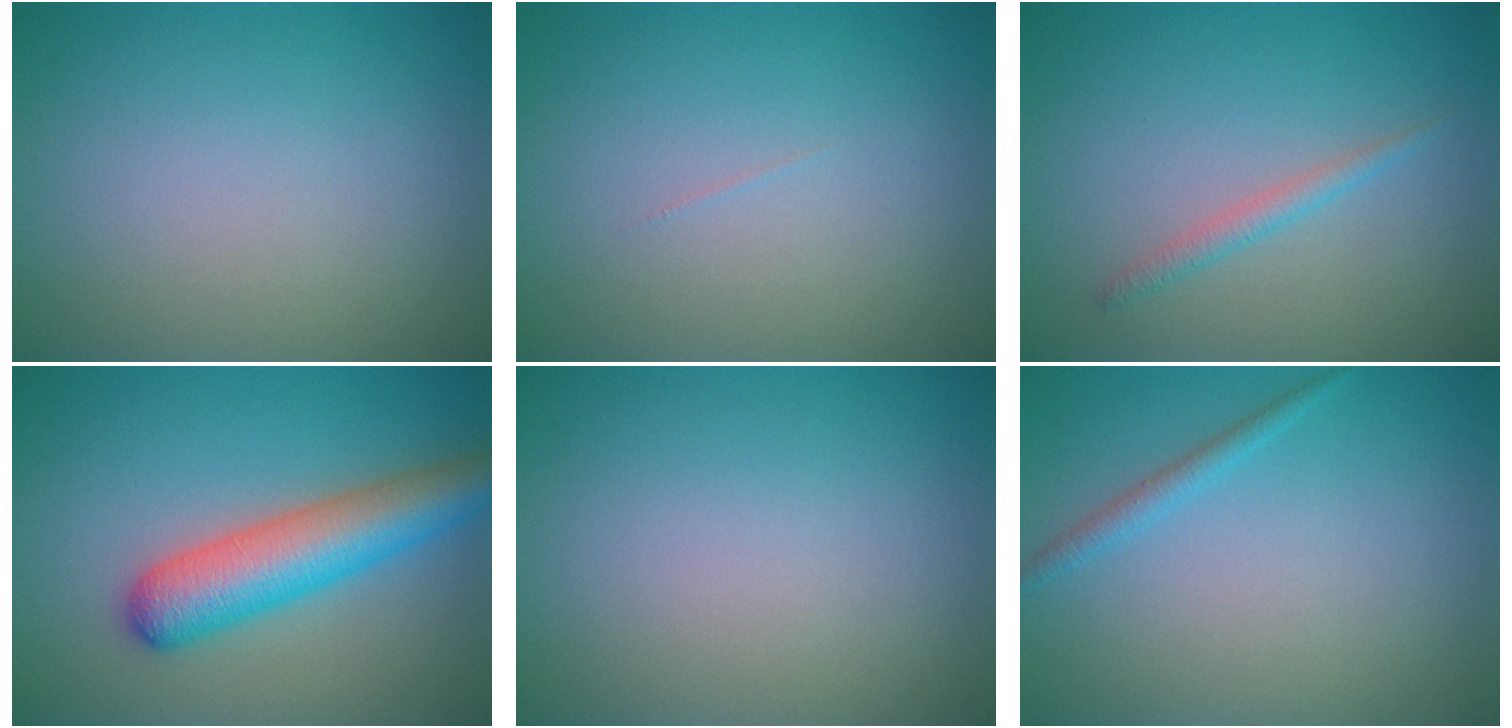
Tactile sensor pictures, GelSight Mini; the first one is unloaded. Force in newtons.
{"total": 0.0}
{"total": 1.3, "press": 1.3, "slide": 0.1}
{"total": 6.6, "press": 6.6, "slide": 0.2}
{"total": 0.0}
{"total": 1.3, "press": 1.3, "slide": 0.1}